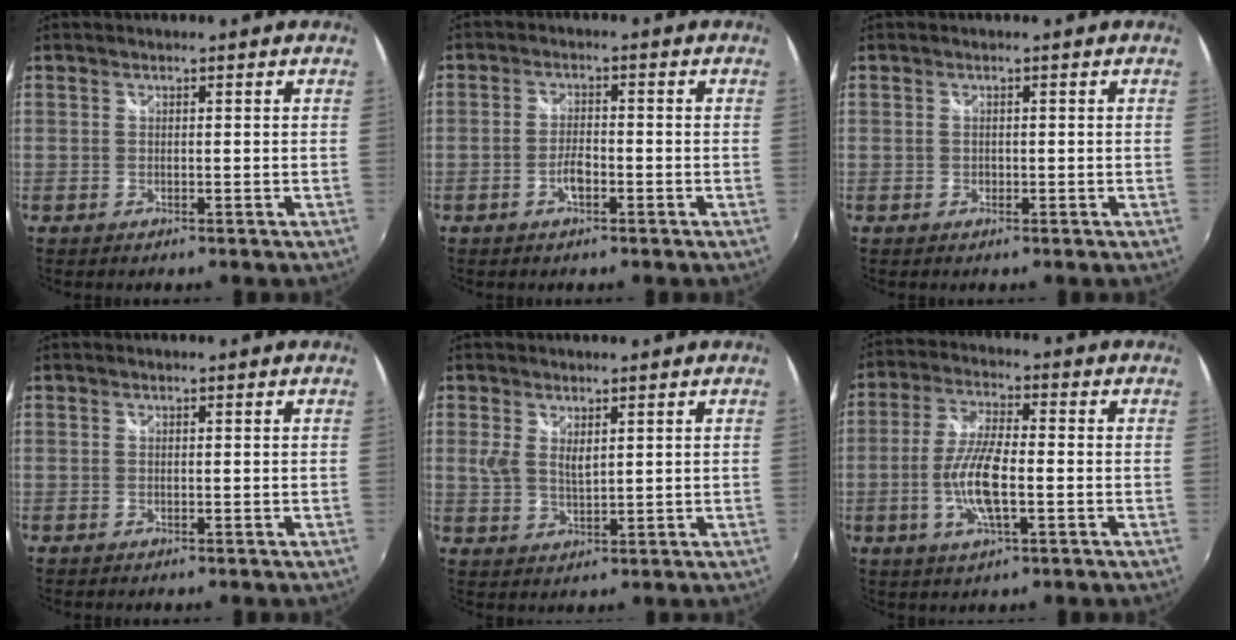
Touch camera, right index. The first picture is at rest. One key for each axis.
{"total": 3.2, "fx": -1.6, "fy": 1.2, "fz": 2.4, "tx": -0.054, "ty": 0.002, "tz": -0.031}
{"total": 0.6, "fx": -0.2, "fy": 0.6, "fz": 0.1, "tx": 0.000, "ty": -0.003, "tz": -0.003}
{"total": 0.0}
{"total": 3.9, "fx": 1.6, "fy": 1.8, "fz": 3.1, "tx": -0.054, "ty": -0.004, "tz": 0.031}
{"total": 9.8, "fx": -2.4, "fy": 2.6, "fz": 9.1, "tx": -0.188, "ty": -0.003, "tz": -0.048}